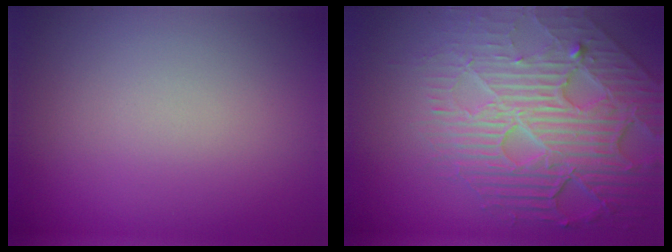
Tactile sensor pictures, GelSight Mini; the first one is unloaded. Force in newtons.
{"total": 7.8, "press": 5.9, "slide": 5.1}